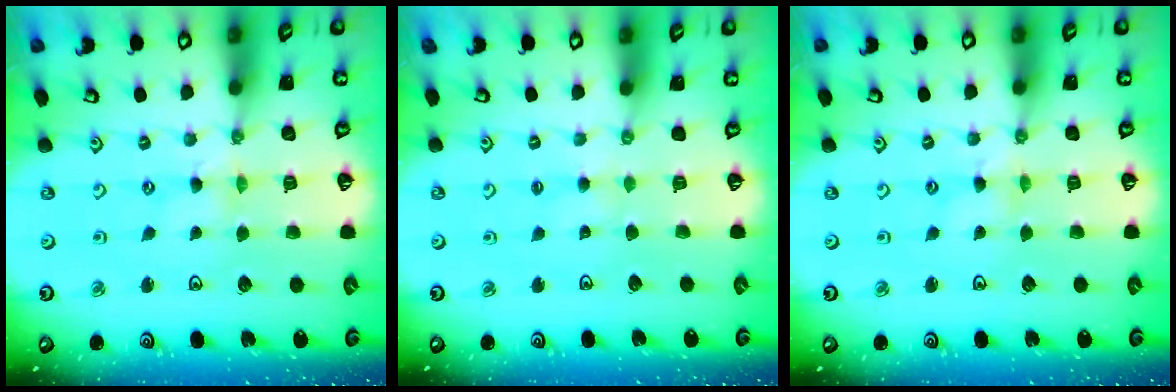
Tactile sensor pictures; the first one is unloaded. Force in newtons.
{"total": 1.6, "press": 1.6, "slide": 0.3}
{"total": 1.7, "press": 1.7, "slide": 0.3}